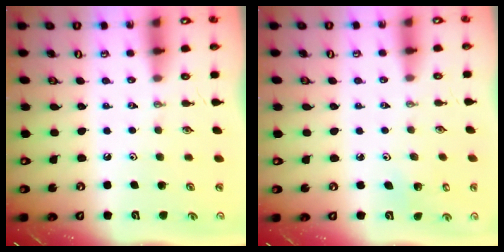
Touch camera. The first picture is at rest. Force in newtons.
{"total": 2.8, "press": 2.8, "slide": 0.3}